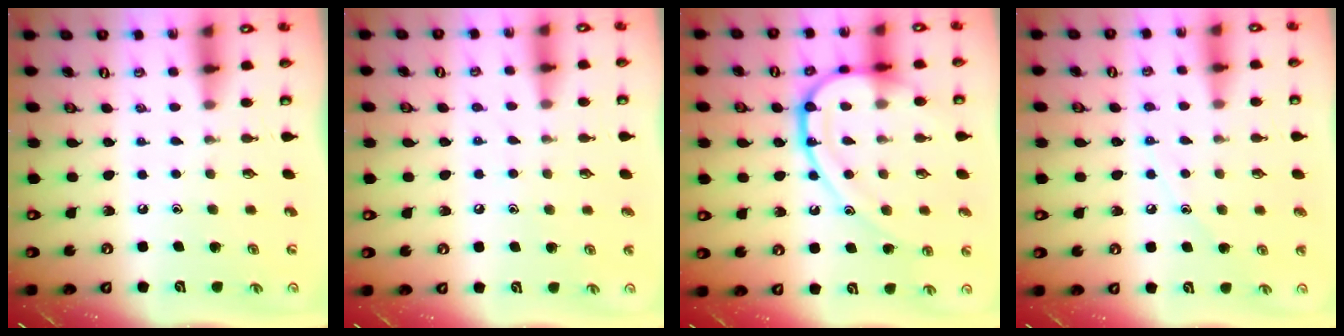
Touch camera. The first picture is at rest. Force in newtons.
{"total": 4.6, "press": 4.6, "slide": 0.5}
{"total": 17.2, "press": 17.2, "slide": 1.7}
{"total": 7.1, "press": 7.1, "slide": 0.4}